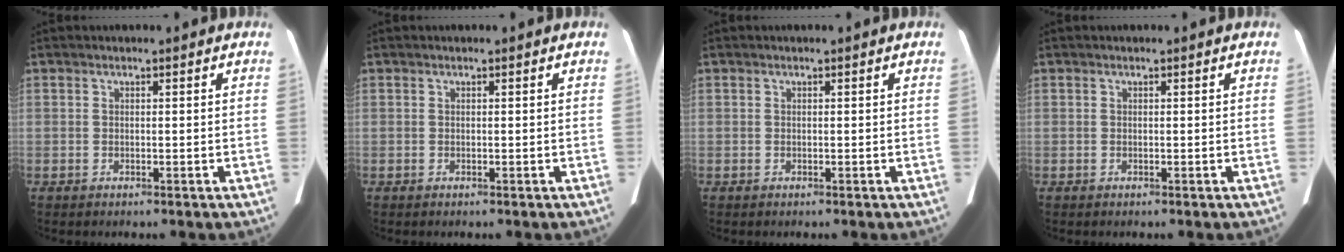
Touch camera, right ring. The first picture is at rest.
{"total": 0.0}
{"total": 0.0}
{"total": 0.0}